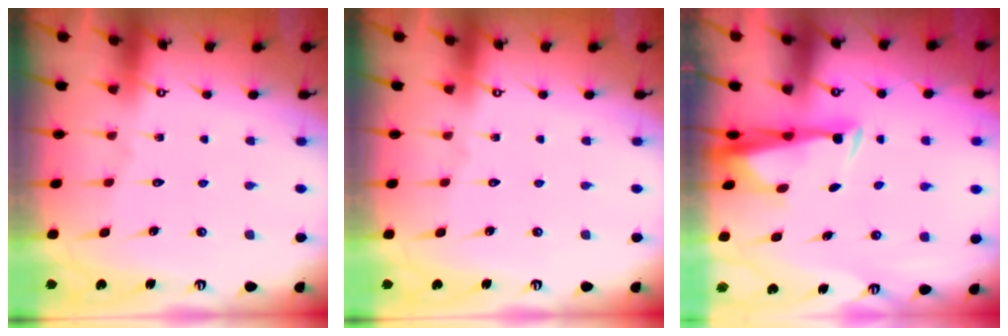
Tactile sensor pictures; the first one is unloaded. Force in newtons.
{"total": 0.0}
{"total": 3.2, "press": 3.1, "slide": 0.7}